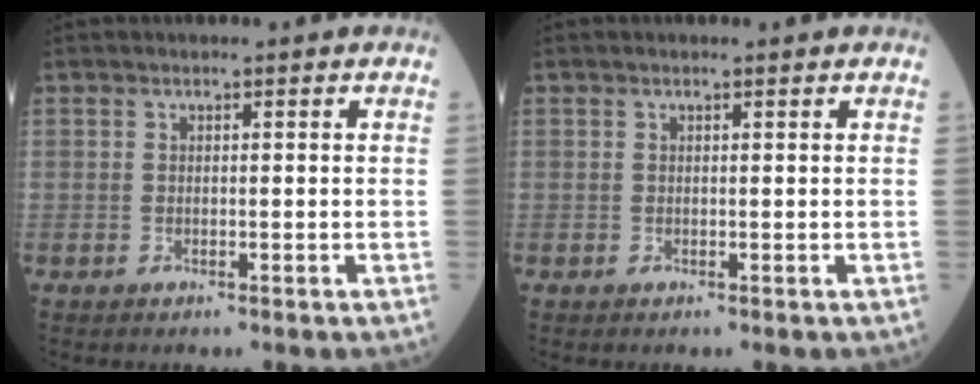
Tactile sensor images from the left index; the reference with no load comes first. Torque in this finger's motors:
{"motor_torque": [-0.12, 0.19, 0.03, -0.01]}